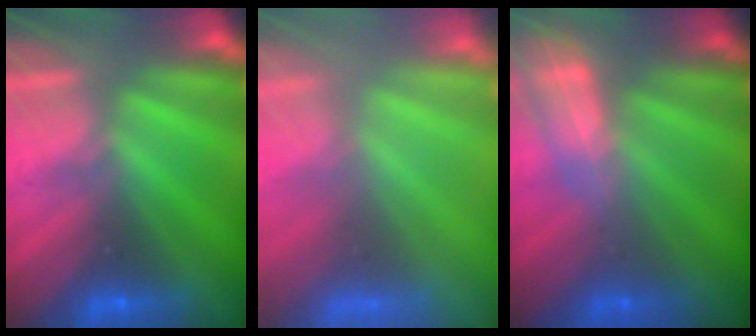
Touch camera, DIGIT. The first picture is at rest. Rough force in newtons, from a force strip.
{"total": 8.6}
{"total": 2.4}